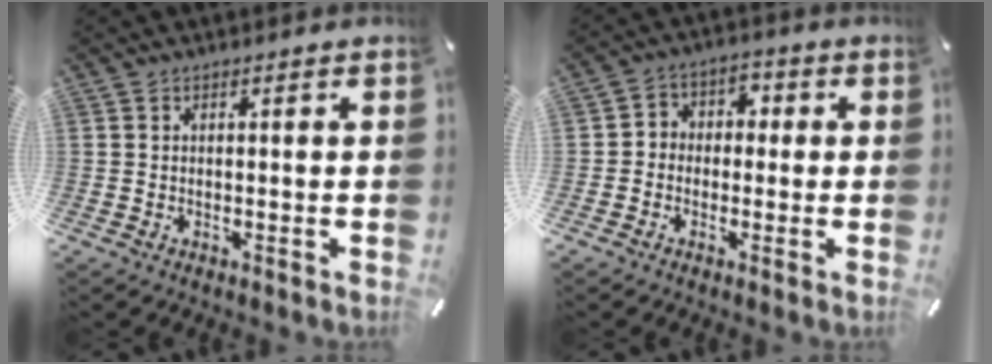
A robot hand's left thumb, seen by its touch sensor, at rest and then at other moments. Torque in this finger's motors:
{"motor_torque": [-0.06, 0.03, 0.17, 0.25, 0.02]}